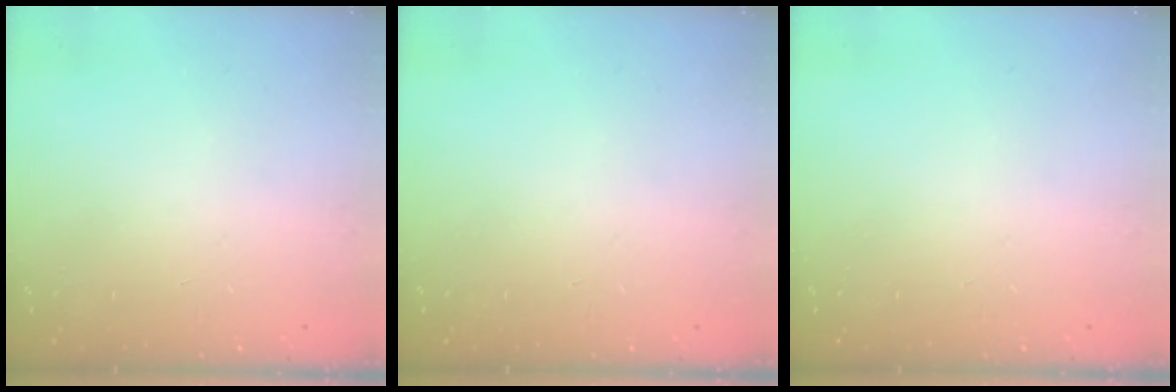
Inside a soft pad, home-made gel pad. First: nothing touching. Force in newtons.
{"total": 0.0}
{"total": 0.0}